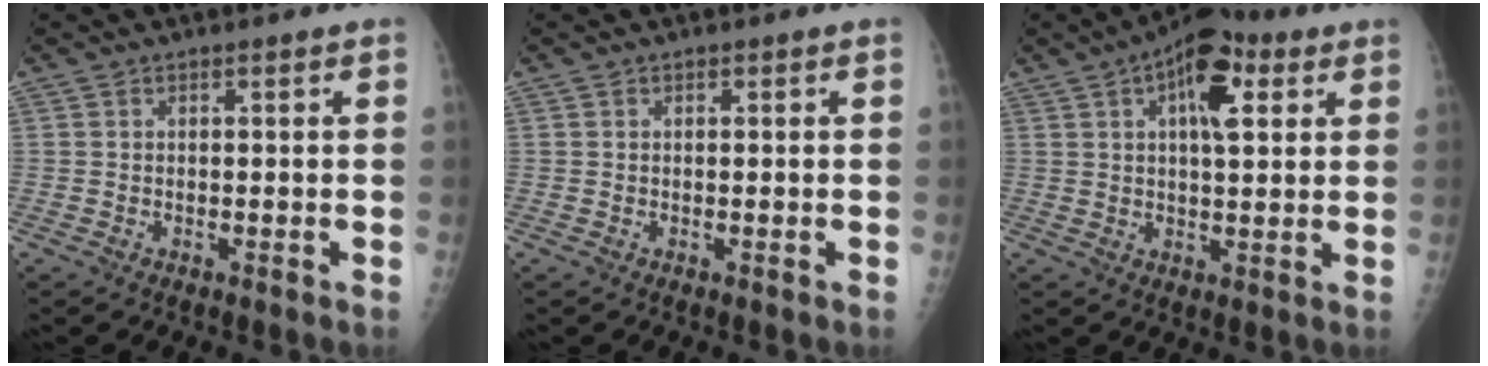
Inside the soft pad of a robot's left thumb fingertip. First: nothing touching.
{"total": 0.0}
{"total": 11.8, "force": [4.7, 5.4, 9.3], "torque": [-0.117, 0.004, 0.066]}